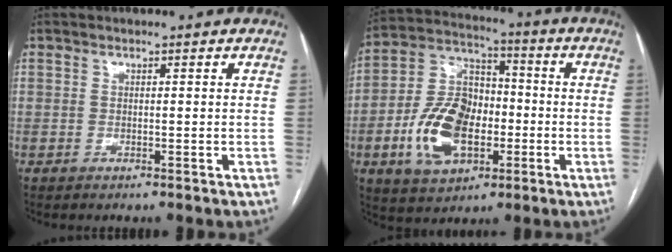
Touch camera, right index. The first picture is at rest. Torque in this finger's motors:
{"motor_torque": [0.39, -0.17, 0.63, 0.18]}